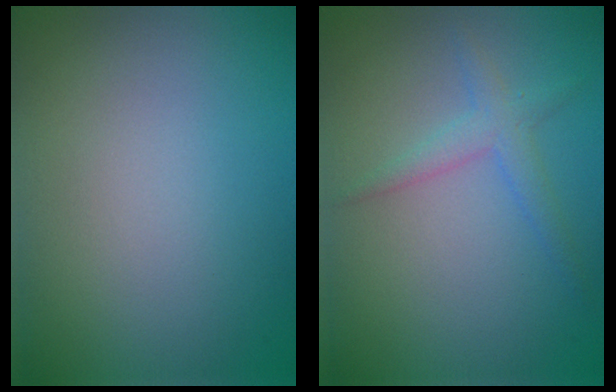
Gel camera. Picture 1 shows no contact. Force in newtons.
{"total": 2.0, "press": 2.0, "slide": 0.0}